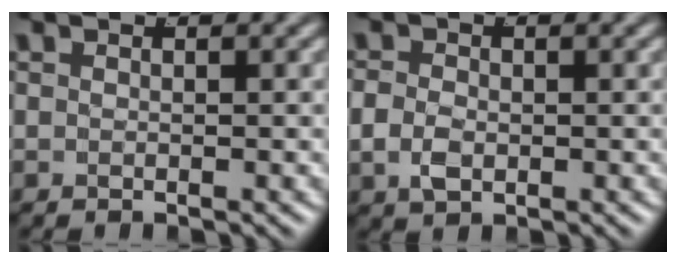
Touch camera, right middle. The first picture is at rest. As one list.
[{"total": 2.4, "force": [-0.5, 1.9, 1.4], "torque": [-0.038, -0.011, -0.002]}]